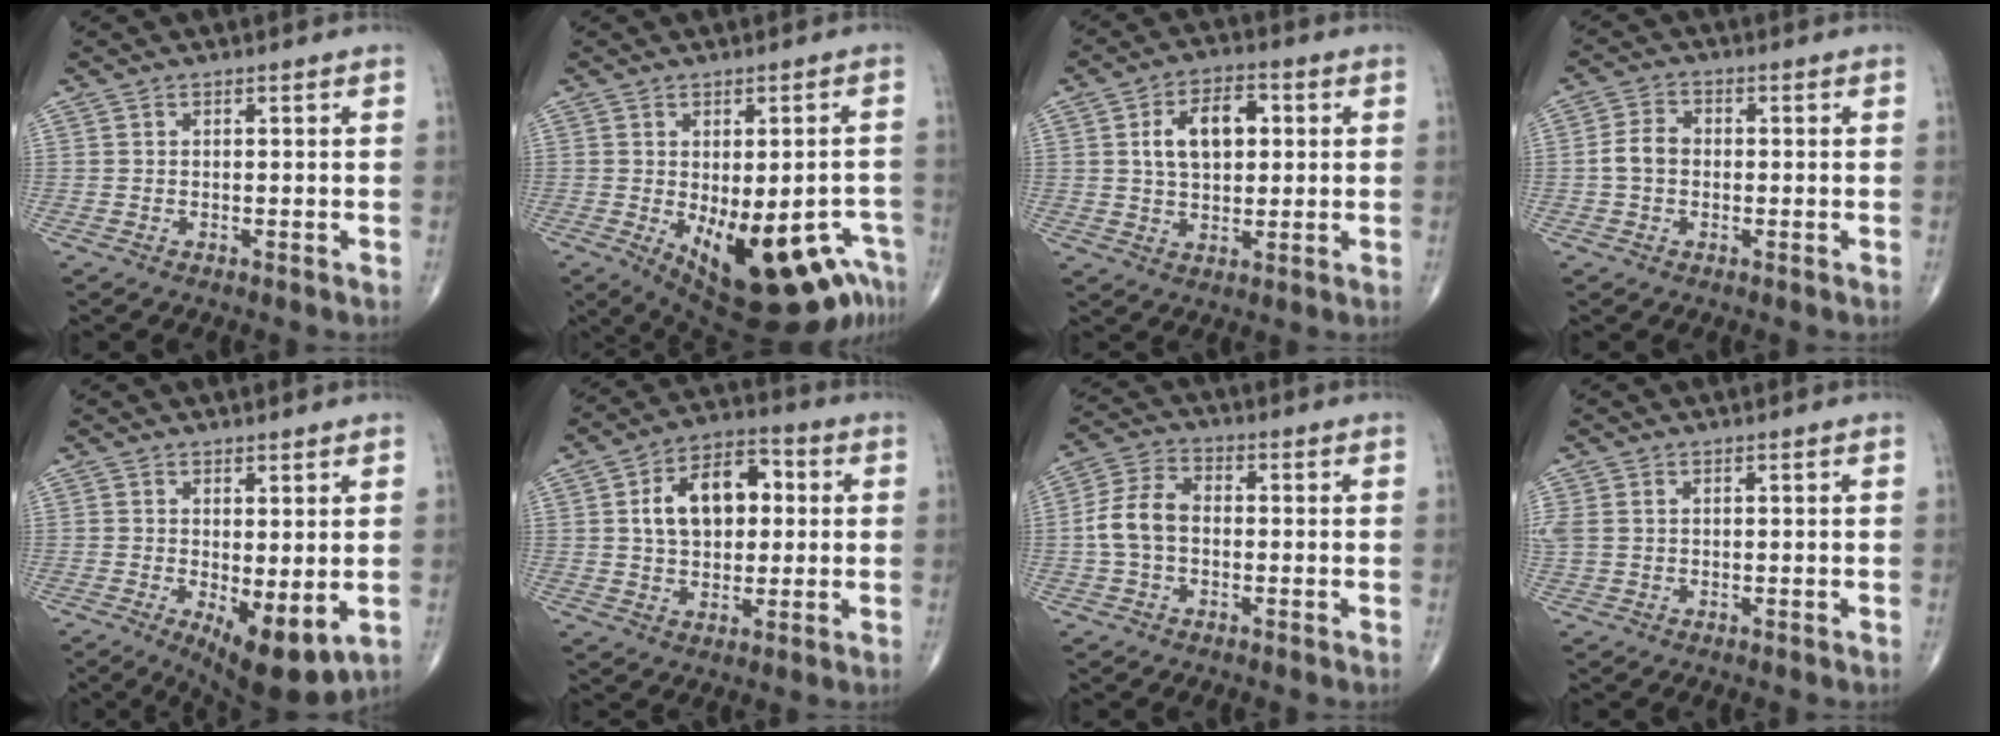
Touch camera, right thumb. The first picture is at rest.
{"total": 19.3, "force": [-8.7, 8.1, 15.2], "torque": [-0.150, 0.008, -0.101]}
{"total": 10.1, "force": [2.0, 6.2, 7.7], "torque": [-0.113, 0.010, 0.033]}
{"total": 4.4, "force": [-0.5, 3.4, 2.8], "torque": [-0.052, 0.016, -0.016]}
{"total": 8.9, "force": [-1.5, 3.3, 8.1], "torque": [-0.115, -0.024, -0.012]}
{"total": 13.6, "force": [2.2, 8.7, 10.2], "torque": [-0.137, 0.018, 0.030]}
{"total": 7.8, "force": [-0.8, 5.3, 5.6], "torque": [-0.113, 0.026, -0.024]}
{"total": 3.0, "force": [0.5, 2.3, 1.9], "torque": [-0.067, 0.012, 0.015]}